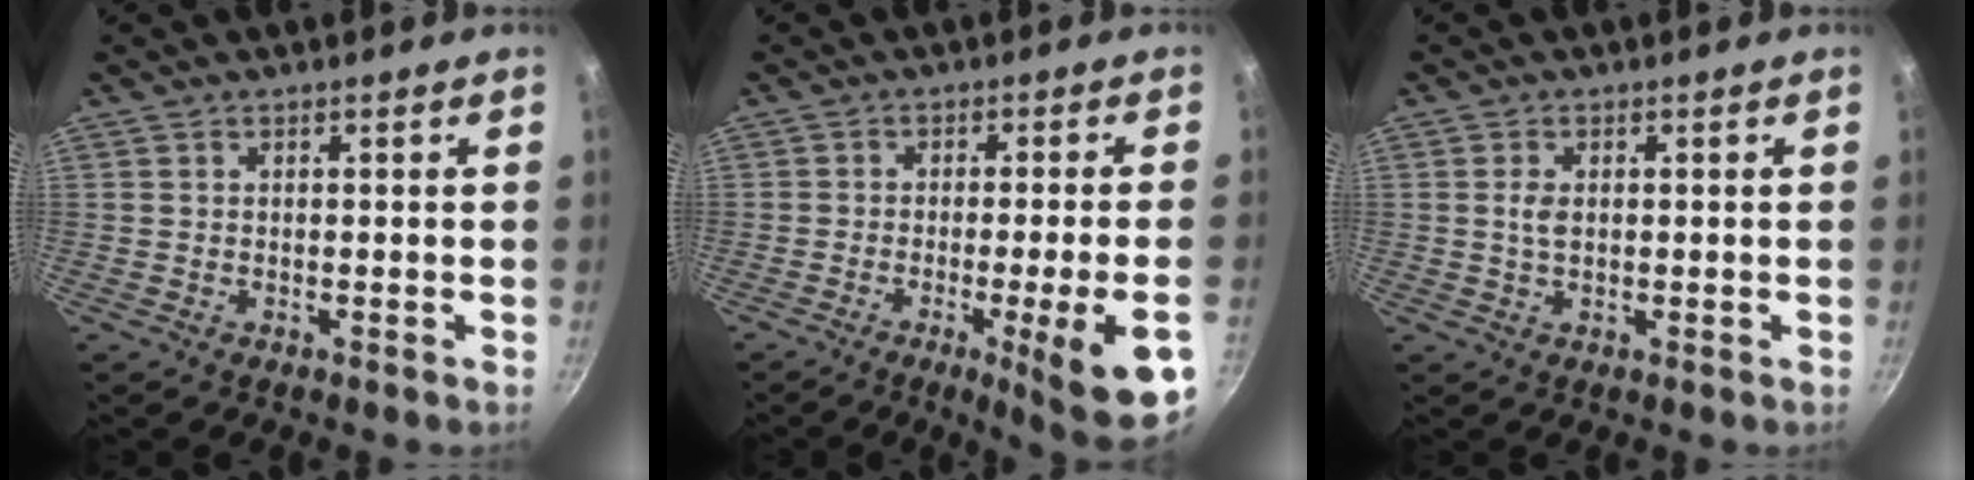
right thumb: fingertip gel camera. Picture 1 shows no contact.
{"total": 13.2, "force": [-4.8, 1.4, 12.3], "torque": [-0.160, 0.013, -0.061]}
{"total": 2.5, "force": [0.3, 1.6, 2.0], "torque": [-0.034, 0.000, 0.005]}